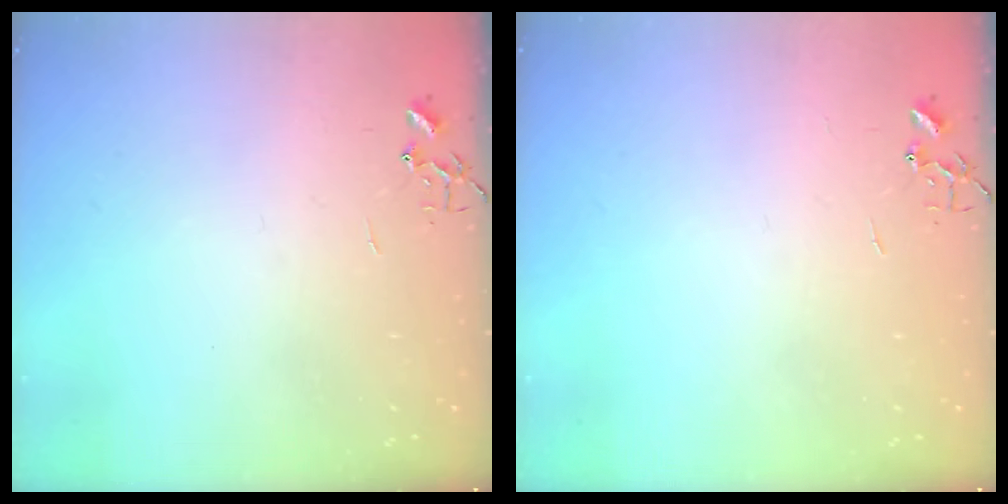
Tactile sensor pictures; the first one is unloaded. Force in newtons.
{"total": 0.0}